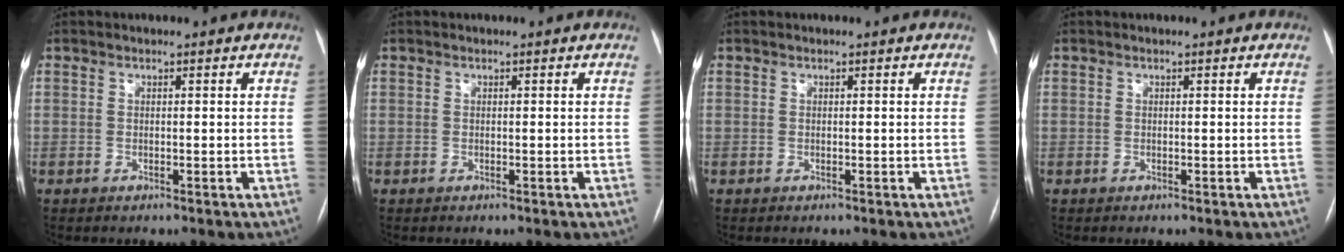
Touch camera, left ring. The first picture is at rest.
{"total": 0.0}
{"total": 0.0}
{"total": 0.0}